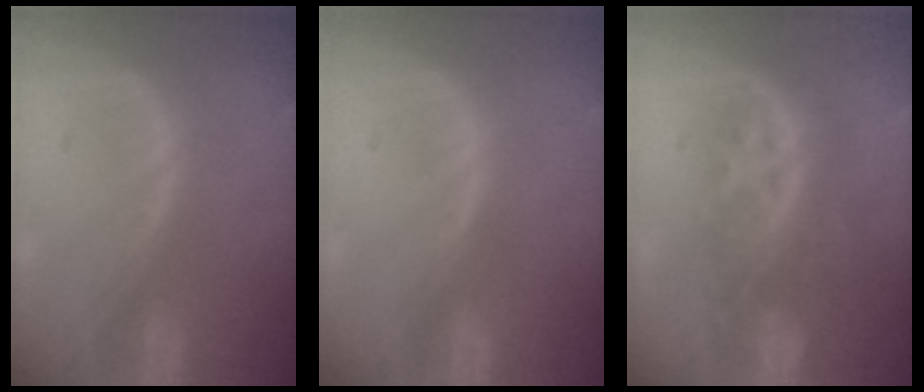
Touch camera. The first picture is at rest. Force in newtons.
{"total": 0.0}
{"total": 8.5, "press": 7.0, "slide": 4.8}